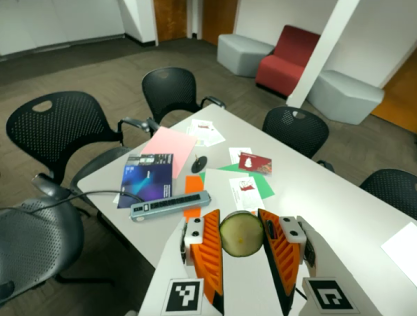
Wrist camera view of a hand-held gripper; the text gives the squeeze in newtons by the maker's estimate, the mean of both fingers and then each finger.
{"total": 12.4, "left": 12.7, "right": 12.2}